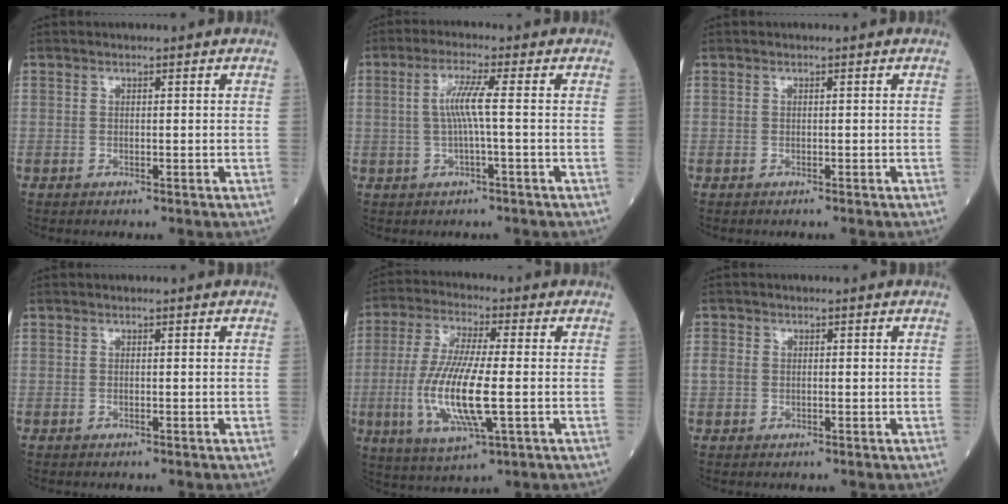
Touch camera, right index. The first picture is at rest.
{"total": 4.5, "force": [0.0, -0.6, 4.5], "torque": [-0.092, 0.007, 0.002]}
{"total": 1.0, "force": [-0.9, -0.1, 0.4], "torque": [-0.006, 0.000, -0.011]}
{"total": 0.0}
{"total": 13.2, "force": [-2.3, 2.1, 12.9], "torque": [-0.270, -0.016, -0.042]}
{"total": 1.8, "force": [-0.1, 1.4, 1.1], "torque": [-0.034, 0.012, 0.000]}